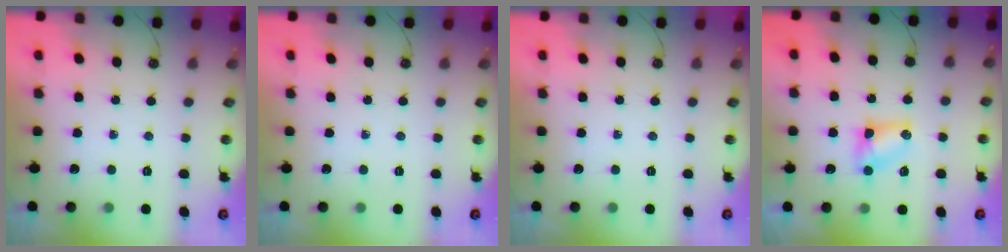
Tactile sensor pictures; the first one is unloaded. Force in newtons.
{"total": 0.0}
{"total": 0.0}
{"total": 4.6, "press": 4.5, "slide": 0.4}